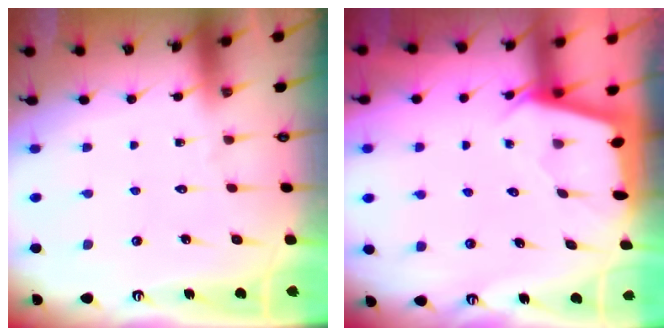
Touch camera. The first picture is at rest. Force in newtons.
{"total": 2.0, "press": 2.0, "slide": 0.3}